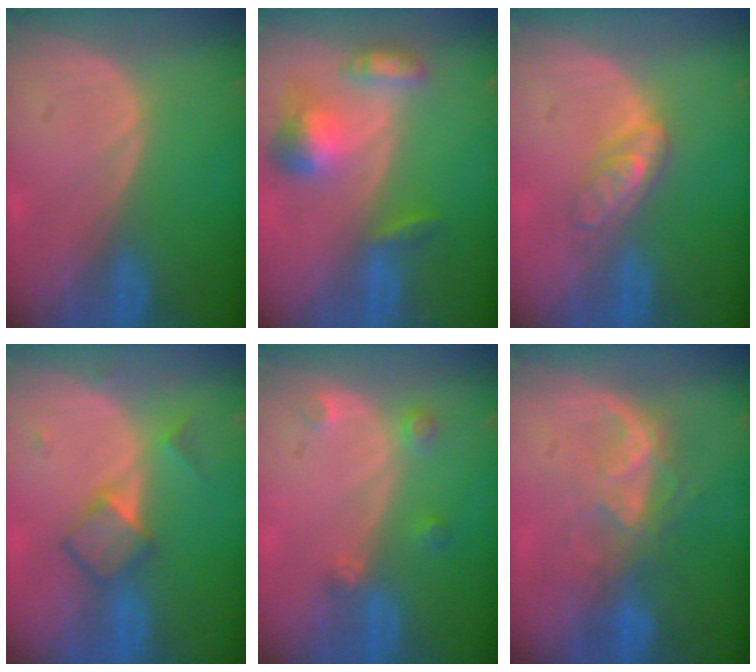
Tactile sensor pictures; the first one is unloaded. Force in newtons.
{"total": 7.0, "press": 6.5, "slide": 2.5}
{"total": 4.7, "press": 4.2, "slide": 2.1}
{"total": 4.8, "press": 4.6, "slide": 1.4}
{"total": 2.8, "press": 2.7, "slide": 0.7}
{"total": 6.6, "press": 5.9, "slide": 2.8}